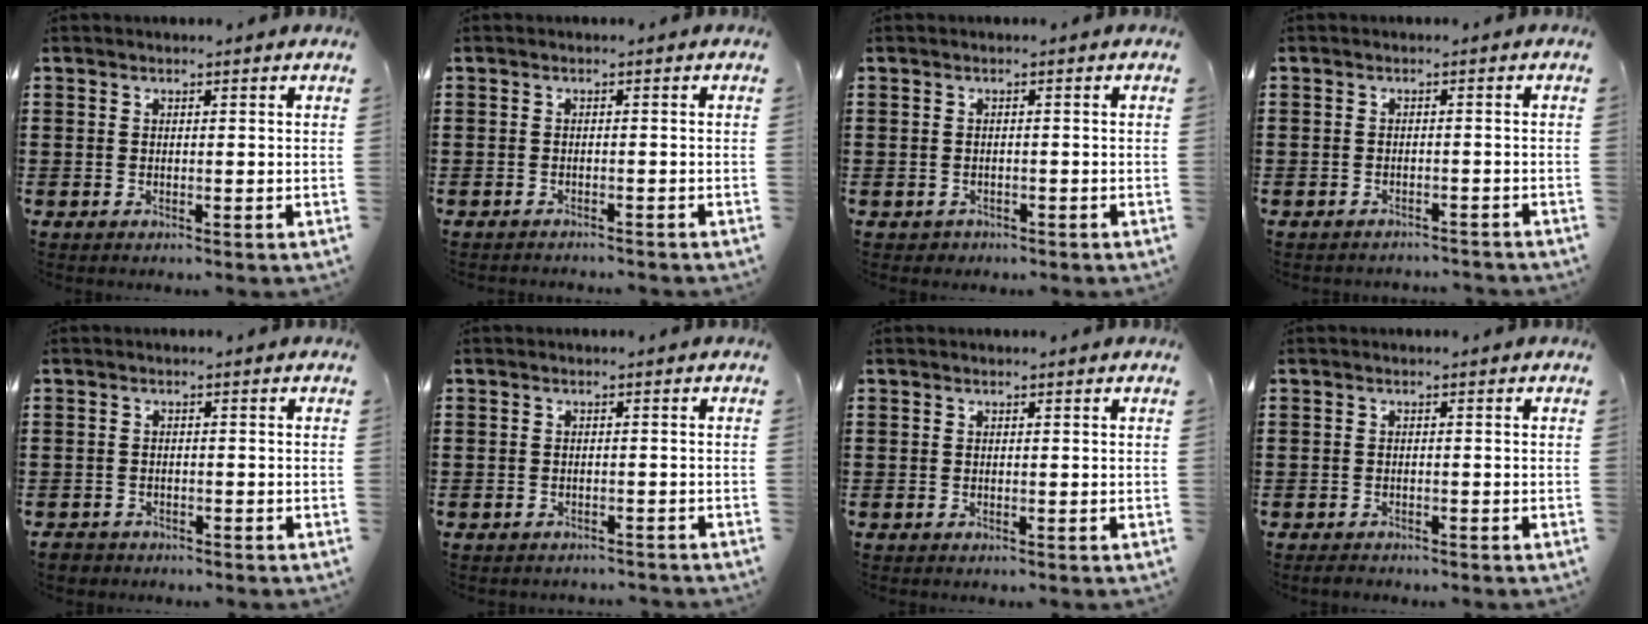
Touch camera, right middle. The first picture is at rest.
{"total": 0.8, "force": [-0.8, 0.0, 0.0], "torque": [-0.002, 0.001, -0.017]}
{"total": 0.6, "force": [-0.4, 0.4, 0.0], "torque": [-0.002, 0.004, -0.011]}
{"total": 1.7, "force": [-1.7, 0.3, -0.2], "torque": [0.000, 0.003, -0.039]}
{"total": 1.1, "force": [-1.1, 0.4, 0.0], "torque": [-0.004, 0.002, -0.024]}
{"total": 1.4, "force": [-1.4, 0.3, -0.2], "torque": [0.000, 0.004, -0.032]}
{"total": 0.0}
{"total": 0.9, "force": [-0.8, 0.2, 0.1], "torque": [-0.005, 0.000, -0.017]}